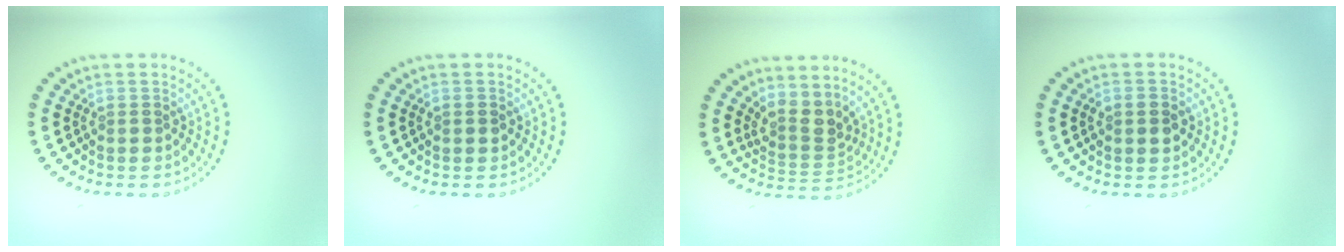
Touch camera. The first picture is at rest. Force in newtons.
{"total": 1.0, "press": 1.0, "slide": 0.1}
{"total": 2.8, "press": 2.0, "slide": 2.0}
{"total": 1.4, "press": 1.4, "slide": 0.2}